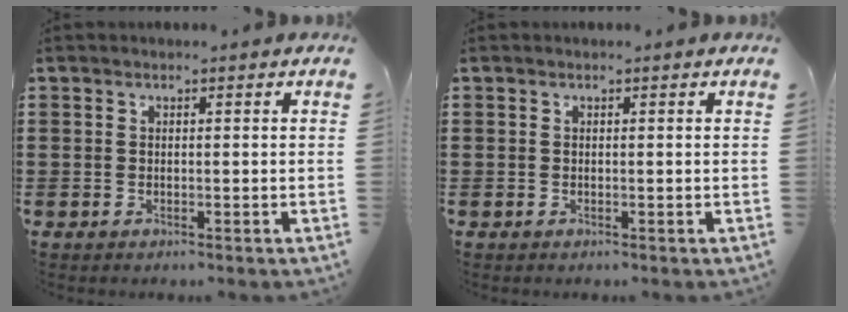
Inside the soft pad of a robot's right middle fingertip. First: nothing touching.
{"total": 0.0}